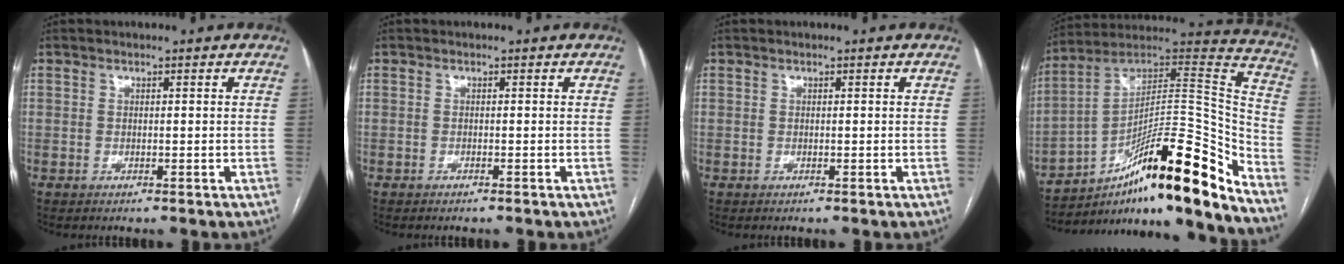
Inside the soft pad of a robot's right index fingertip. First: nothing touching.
{"total": 0.6, "force": [-0.5, -0.3, 0.1], "torque": [0.000, 0.001, -0.011]}
{"total": 0.0}
{"total": 26.6, "force": [-17.0, 3.1, 20.2], "torque": [-0.246, 0.042, -0.273]}